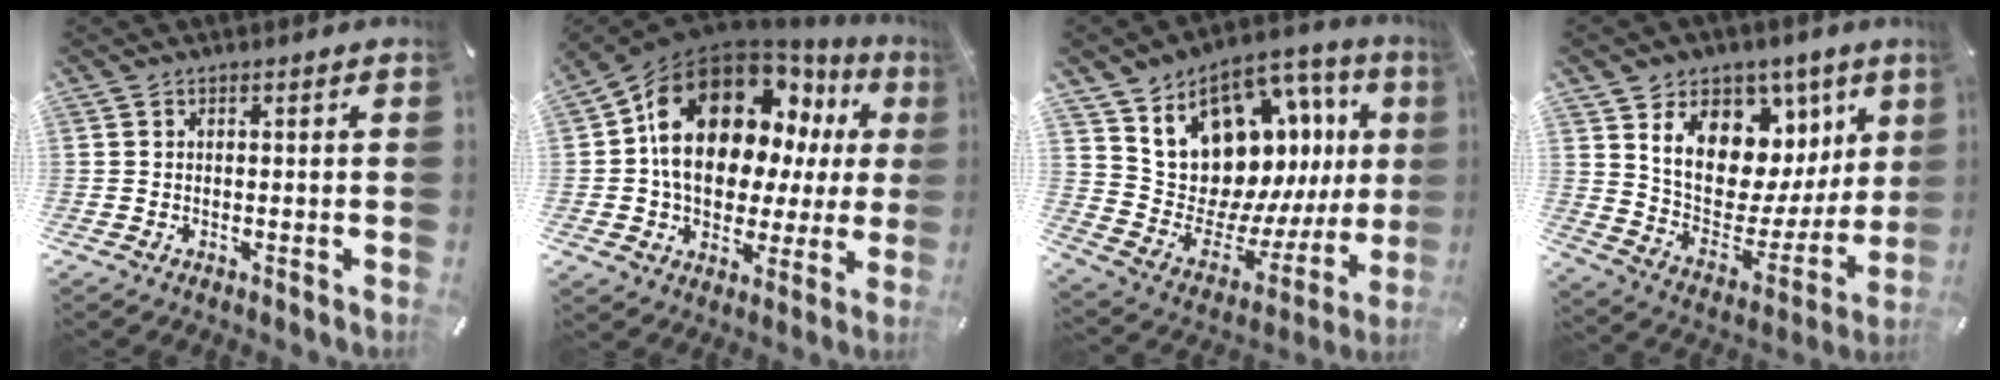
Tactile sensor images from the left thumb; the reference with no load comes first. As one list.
[{"total": 19.9, "force": [7.1, 13.3, 12.9], "torque": [-0.222, -0.043, 0.121]}, {"total": 16.1, "force": [9.9, 10.7, 6.9], "torque": [-0.091, -0.109, 0.190]}, {"total": 15.7, "force": [8.0, 11.1, 7.7], "torque": [-0.115, -0.078, 0.144]}]